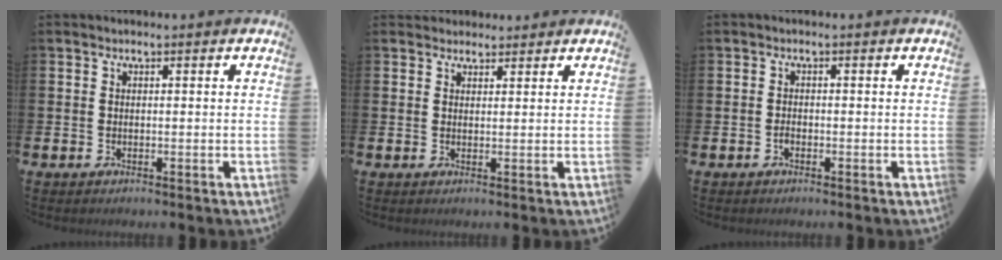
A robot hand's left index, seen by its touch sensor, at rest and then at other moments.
{"total": 2.4, "force": [2.3, 0.9, -0.2], "torque": [0.009, -0.007, 0.041]}
{"total": 1.0, "force": [-0.6, 0.6, 0.5], "torque": [-0.011, -0.001, -0.012]}